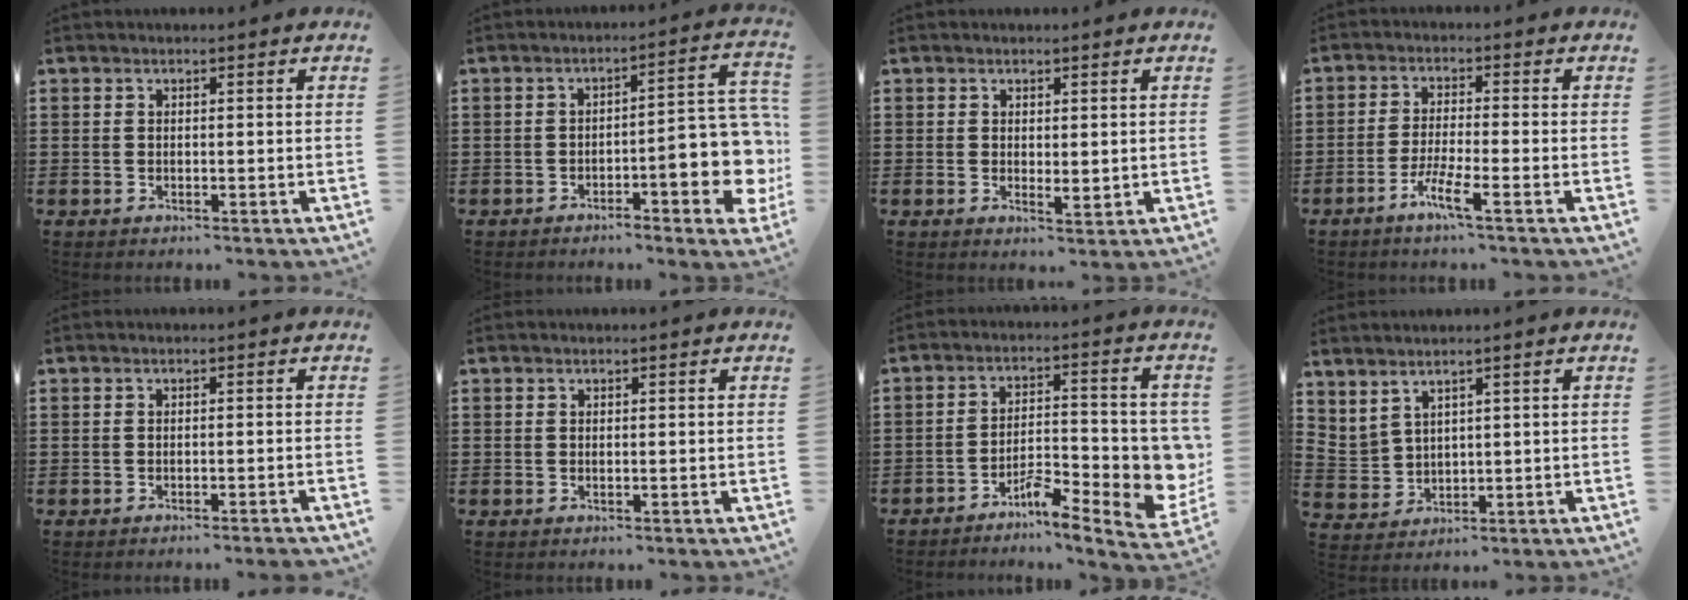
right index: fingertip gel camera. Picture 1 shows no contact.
{"total": 9.7, "force": [-2.2, 3.2, 8.9], "torque": [-0.098, -0.025, -0.042]}
{"total": 1.3, "force": [0.6, 0.6, 1.0], "torque": [-0.019, 0.001, 0.012]}
{"total": 4.9, "force": [-3.0, 0.0, 3.9], "torque": [-0.086, -0.013, -0.060]}
{"total": 0.8, "force": [-0.7, -0.2, 0.4], "torque": [-0.007, -0.003, -0.014]}
{"total": 0.0}
{"total": 8.9, "force": [-4.3, 3.1, 7.2], "torque": [-0.100, -0.006, -0.072]}
{"total": 2.4, "force": [2.2, 1.1, 0.1], "torque": [-0.015, -0.003, 0.041]}